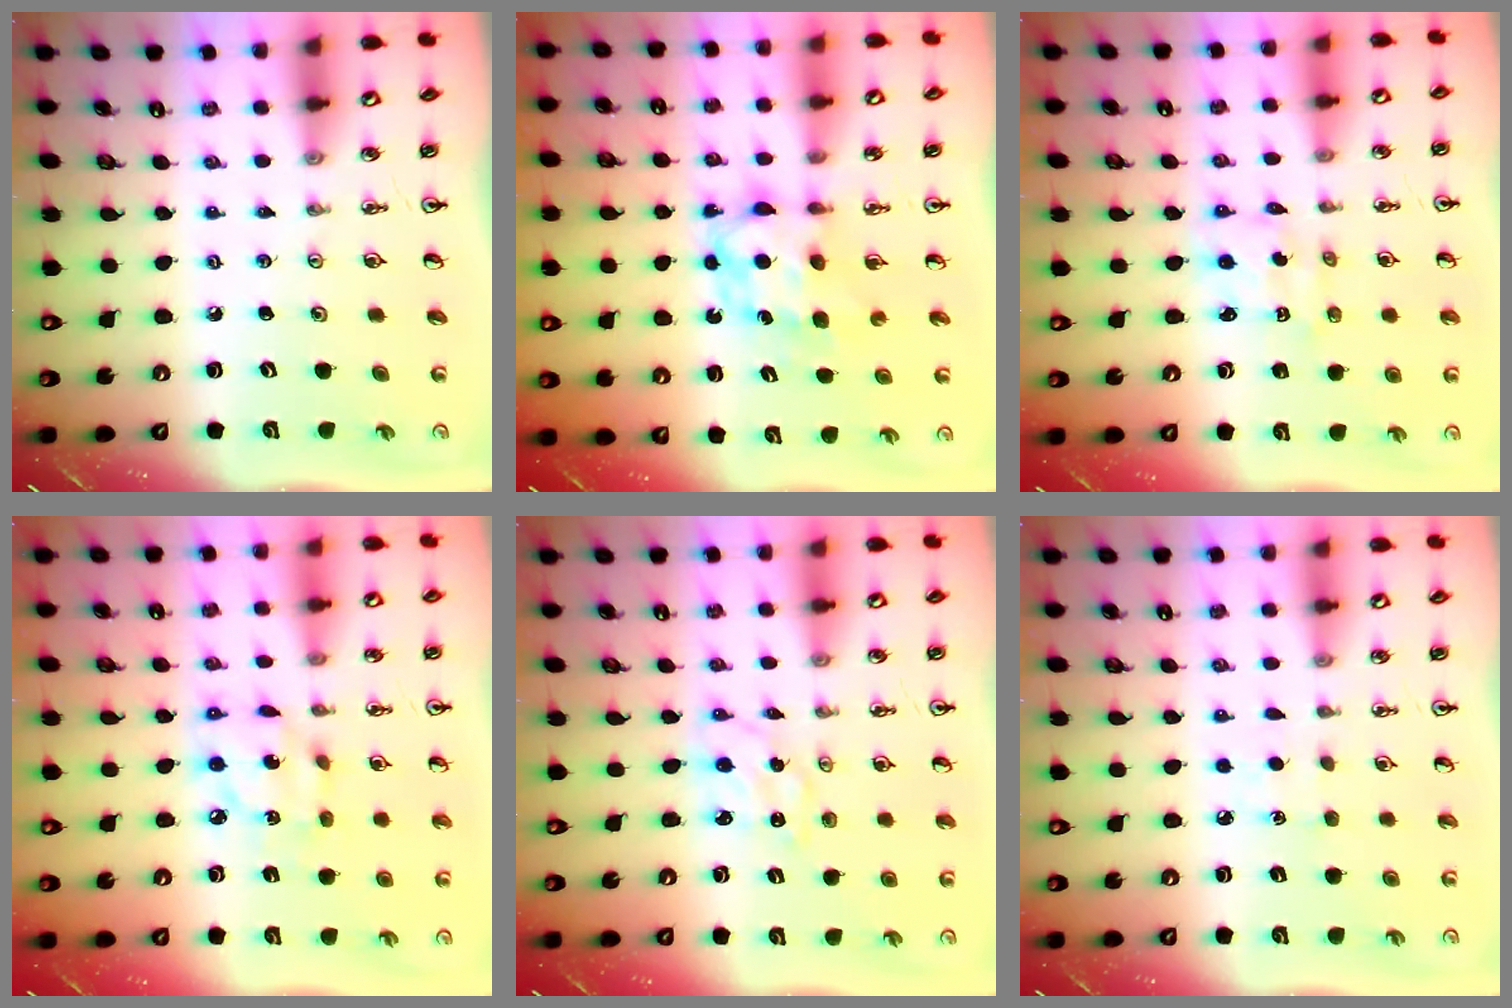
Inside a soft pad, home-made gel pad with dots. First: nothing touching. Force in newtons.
{"total": 6.2, "press": 6.2, "slide": 0.2}
{"total": 2.3, "press": 2.3, "slide": 0.1}
{"total": 9.5, "press": 9.5, "slide": 0.6}
{"total": 2.0, "press": 2.0, "slide": 0.2}
{"total": 4.1, "press": 4.0, "slide": 0.5}